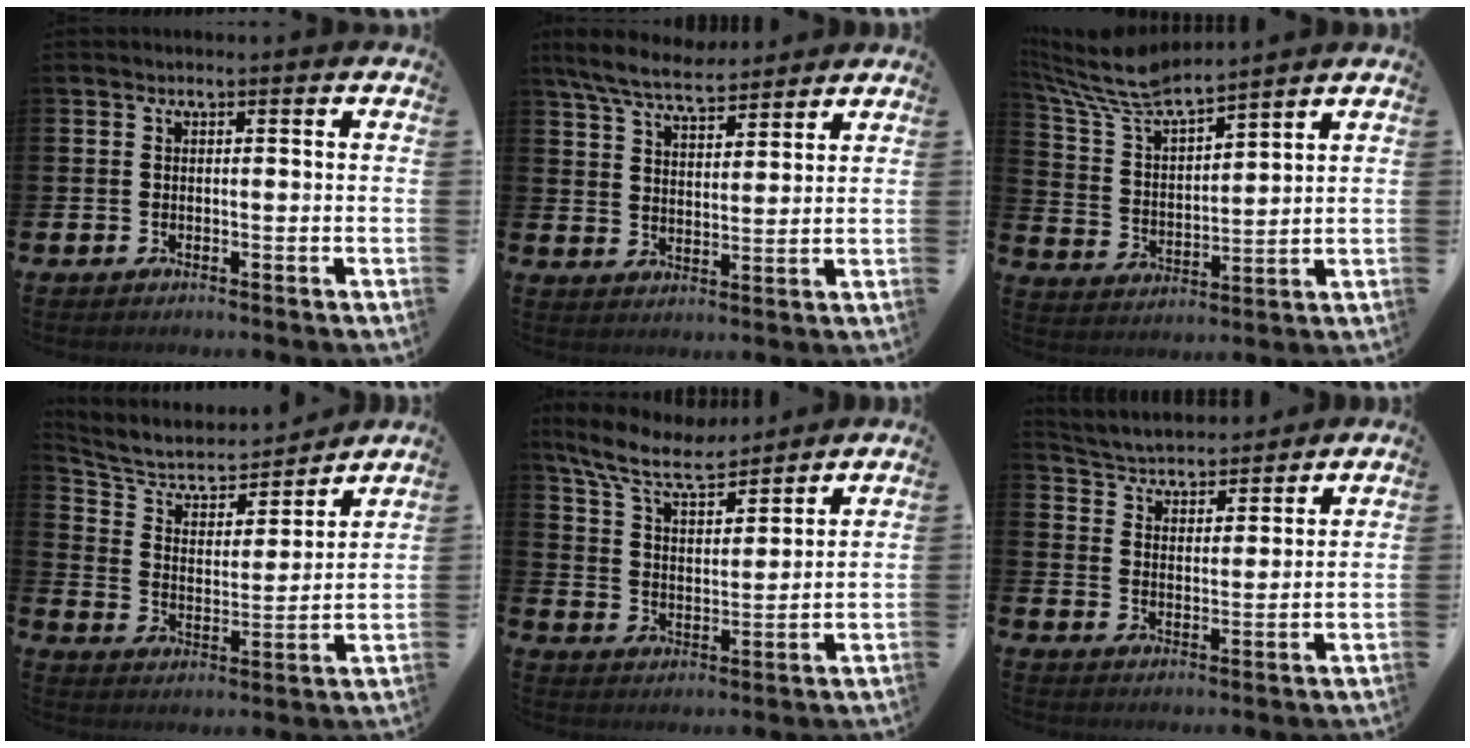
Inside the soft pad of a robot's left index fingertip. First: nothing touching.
{"total": 7.2, "force": [6.7, 1.4, 2.2], "torque": [-0.070, -0.025, 0.122]}
{"total": 7.5, "force": [7.1, 1.2, 2.2], "torque": [-0.080, -0.047, 0.122]}
{"total": 7.4, "force": [6.4, 3.1, 2.1], "torque": [-0.077, -0.048, 0.105]}
{"total": 9.0, "force": [8.0, 2.3, 3.5], "torque": [-0.104, -0.040, 0.143]}
{"total": 4.5, "force": [4.4, 1.0, 0.1], "torque": [-0.028, -0.036, 0.074]}